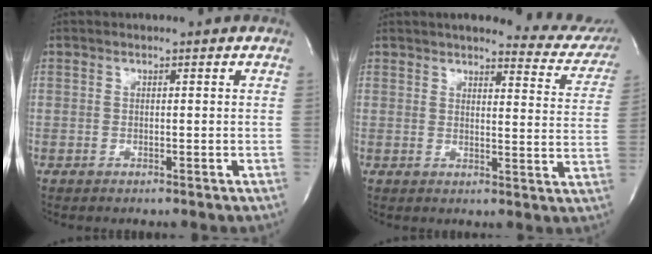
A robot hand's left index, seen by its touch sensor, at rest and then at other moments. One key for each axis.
{"total": 13.6, "fx": 12.7, "fy": 2.7, "fz": 4.0, "tx": -0.021, "ty": -0.047, "tz": 0.117}